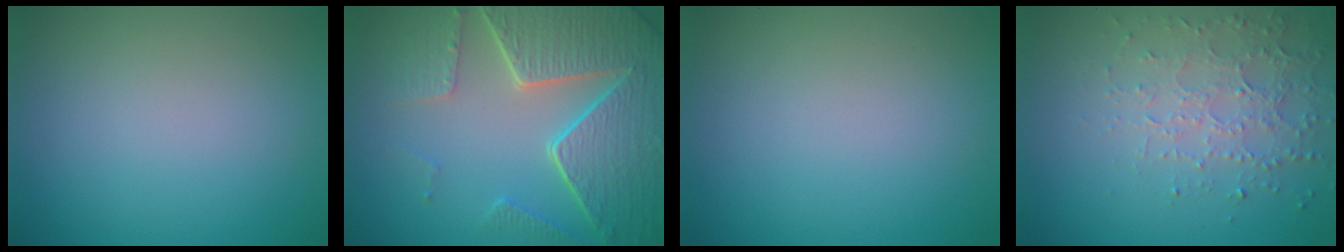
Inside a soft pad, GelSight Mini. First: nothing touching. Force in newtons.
{"total": 8.4, "press": 6.1, "slide": 5.8}
{"total": 0.0}
{"total": 3.5, "press": 3.0, "slide": 1.7}